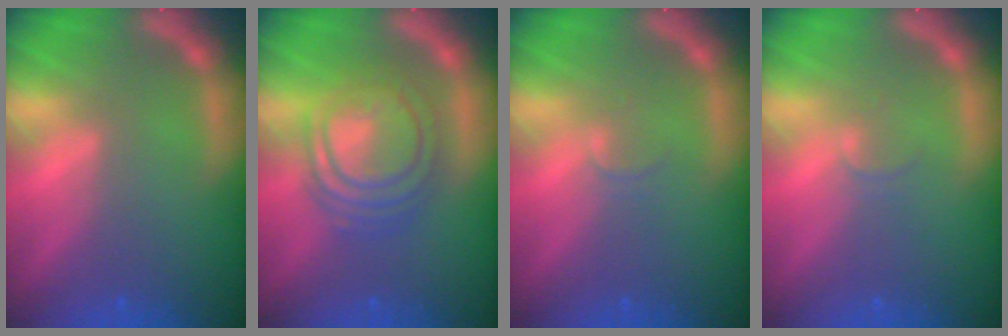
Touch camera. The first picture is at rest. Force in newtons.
{"total": 8.1}
{"total": 1.0}
{"total": 1.0}